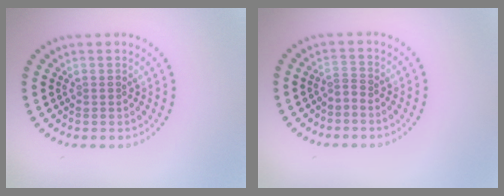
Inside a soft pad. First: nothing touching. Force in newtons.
{"total": 0.6, "press": 0.1, "slide": 0.6}